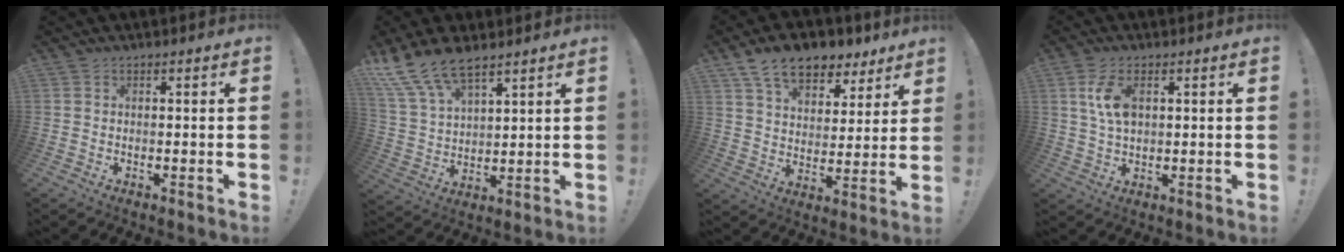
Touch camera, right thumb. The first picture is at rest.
{"total": 12.1, "force": [9.5, 4.4, 6.1], "torque": [-0.132, -0.047, 0.180]}
{"total": 14.1, "force": [9.6, 7.8, 6.6], "torque": [-0.112, -0.056, 0.178]}
{"total": 7.4, "force": [2.0, 3.8, 6.0], "torque": [-0.116, -0.004, 0.031]}